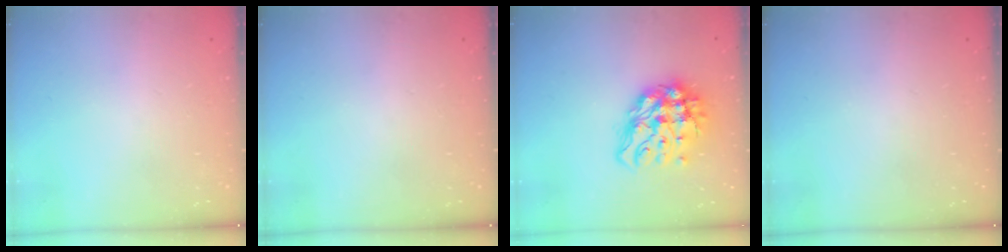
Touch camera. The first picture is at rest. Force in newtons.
{"total": 0.0}
{"total": 14.7, "press": 14.7, "slide": 1.3}
{"total": 0.0}